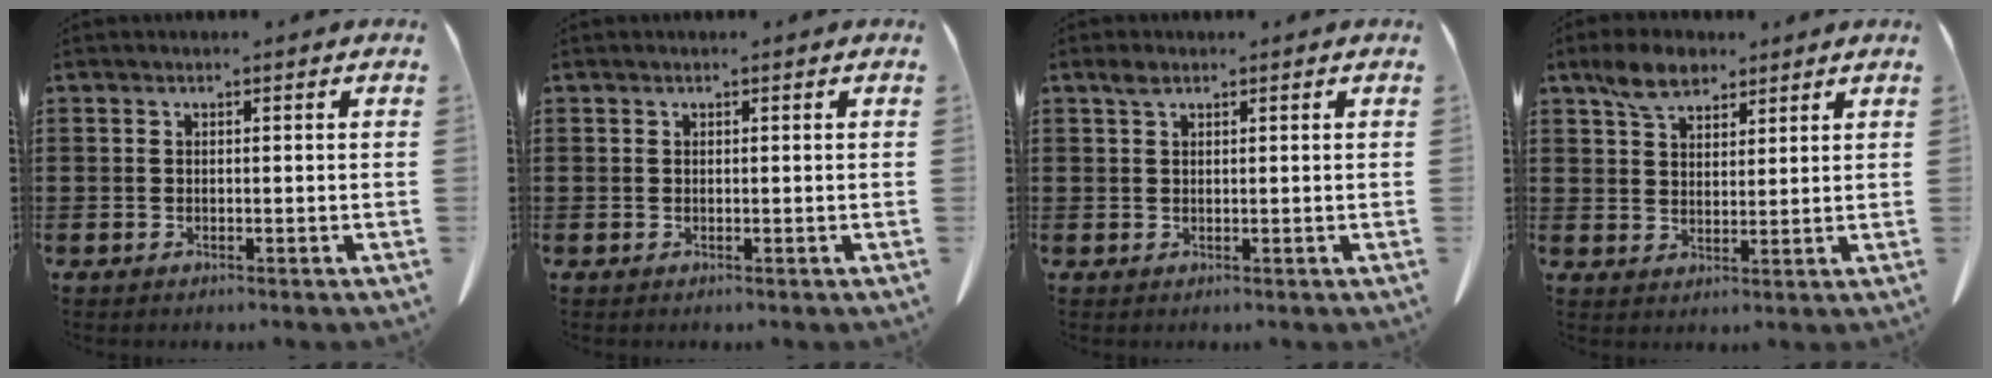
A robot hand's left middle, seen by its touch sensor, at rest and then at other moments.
{"total": 0.0}
{"total": 1.5, "force": [0.9, 0.8, 1.0], "torque": [-0.024, 0.003, 0.016]}
{"total": 6.1, "force": [4.4, 3.1, 2.9], "torque": [-0.064, 0.004, 0.081]}